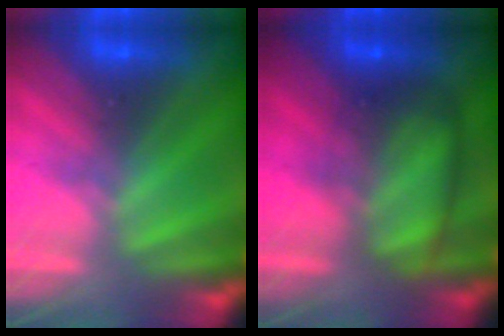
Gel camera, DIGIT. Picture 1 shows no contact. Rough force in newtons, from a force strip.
{"total": 5.6}